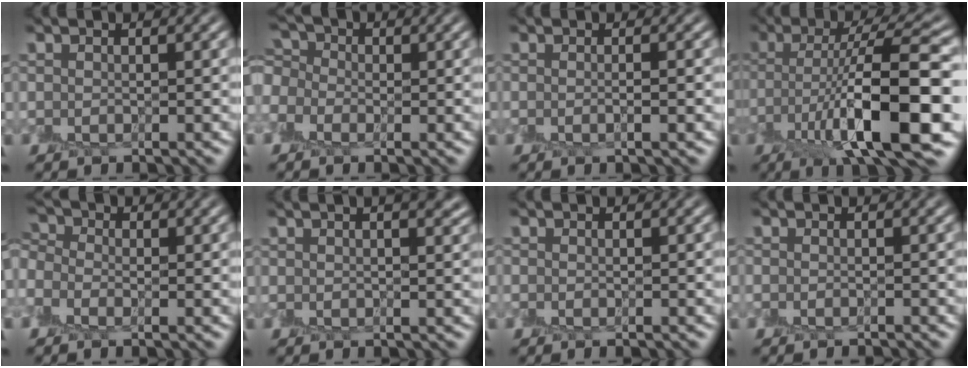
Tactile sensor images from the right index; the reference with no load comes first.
{"total": 4.3, "force": [0.0, 3.5, 2.4], "torque": [-0.057, 0.023, -0.017]}
{"total": 1.5, "force": [-0.3, 0.2, 1.5], "torque": [-0.017, -0.003, -0.008]}
{"total": 11.4, "force": [-3.3, 2.7, 10.5], "torque": [-0.177, 0.001, -0.058]}
{"total": 2.8, "force": [-0.4, 2.1, 1.8], "torque": [-0.047, 0.007, -0.020]}
{"total": 4.5, "force": [2.3, 1.9, 3.3], "torque": [-0.032, 0.018, 0.018]}
{"total": 0.6, "force": [-0.5, 0.2, 0.2], "torque": [-0.006, -0.005, -0.009]}
{"total": 1.0, "force": [-1.0, 0.1, 0.0], "torque": [-0.001, -0.007, -0.017]}